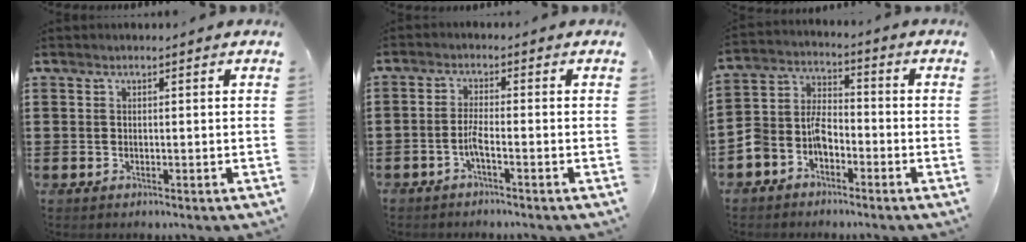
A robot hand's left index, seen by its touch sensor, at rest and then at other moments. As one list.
[{"total": 2.6, "force": [-1.5, 0.3, 2.1], "torque": [-0.055, -0.003, -0.032]}, {"total": 5.7, "force": [-3.9, 3.4, 2.4], "torque": [-0.068, 0.009, -0.081]}]